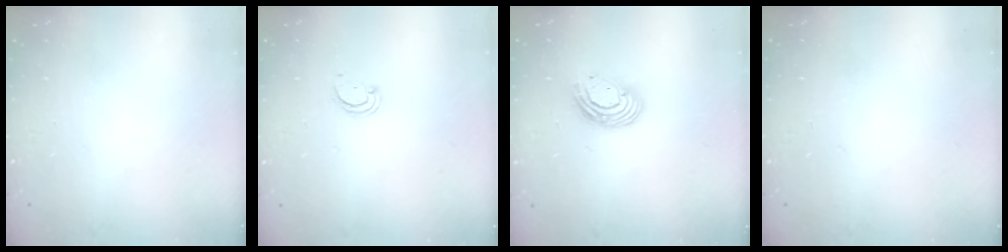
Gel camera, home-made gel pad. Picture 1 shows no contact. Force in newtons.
{"total": 2.1, "press": 2.1, "slide": 0.2}
{"total": 10.1, "press": 10.0, "slide": 1.1}
{"total": 0.0}